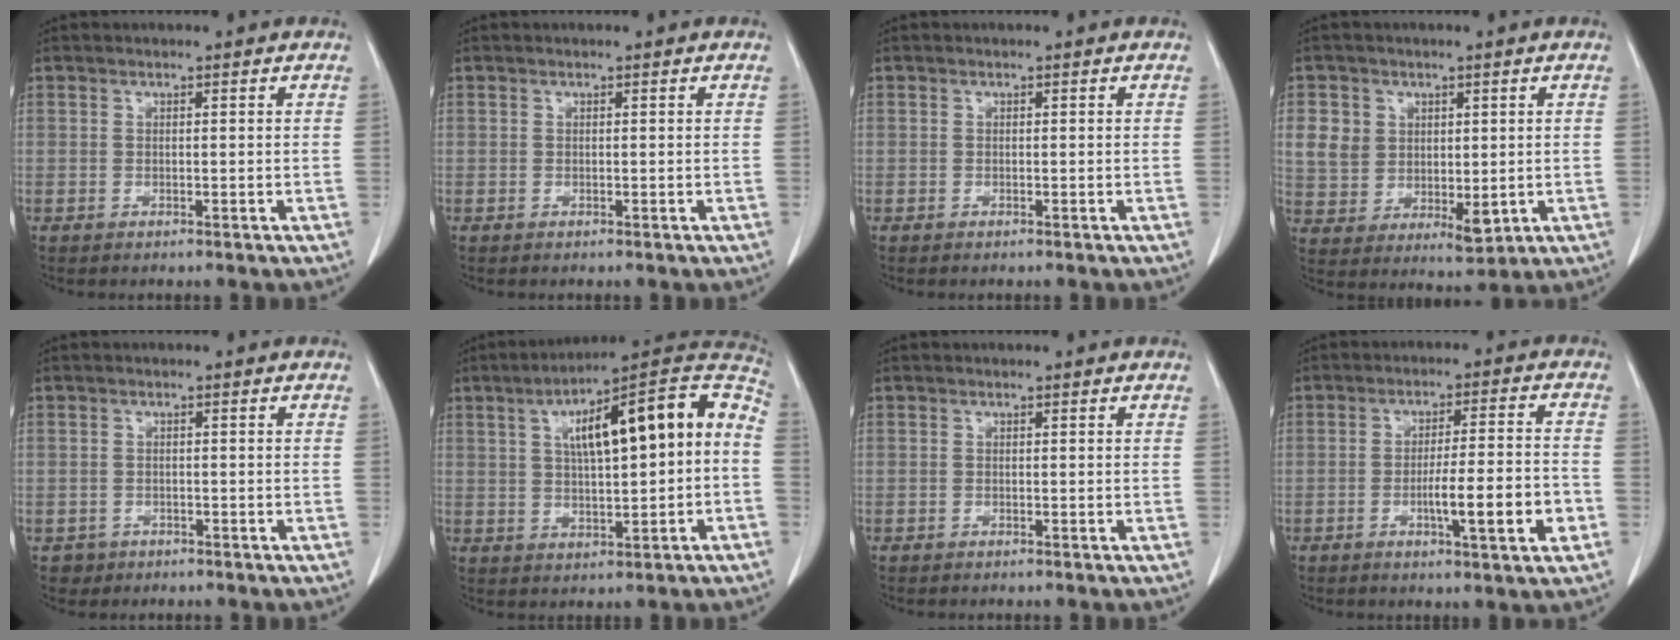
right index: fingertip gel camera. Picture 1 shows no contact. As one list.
[{"total": 0.0}, {"total": 0.0}, {"total": 8.9, "force": [2.1, 7.3, 4.7], "torque": [-0.090, 0.001, 0.057]}, {"total": 2.1, "force": [-1.1, 1.7, -0.2], "torque": [0.001, 0.009, -0.018]}, {"total": 18.1, "force": [2.6, 3.9, 17.5], "torque": [-0.267, 0.047, 0.036]}, {"total": 0.0}, {"total": 9.4, "force": [-3.2, 0.4, 8.8], "torque": [-0.138, 0.000, -0.048]}]